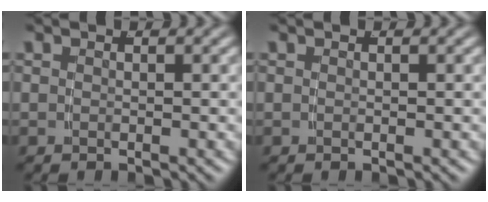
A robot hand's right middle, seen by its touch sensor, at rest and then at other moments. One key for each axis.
{"total": 0.0}